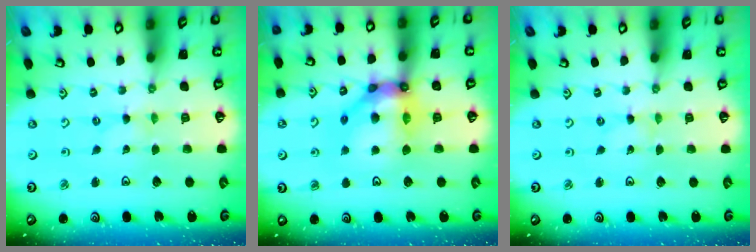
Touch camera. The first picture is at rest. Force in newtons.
{"total": 15.2, "press": 15.1, "slide": 1.5}
{"total": 0.0}